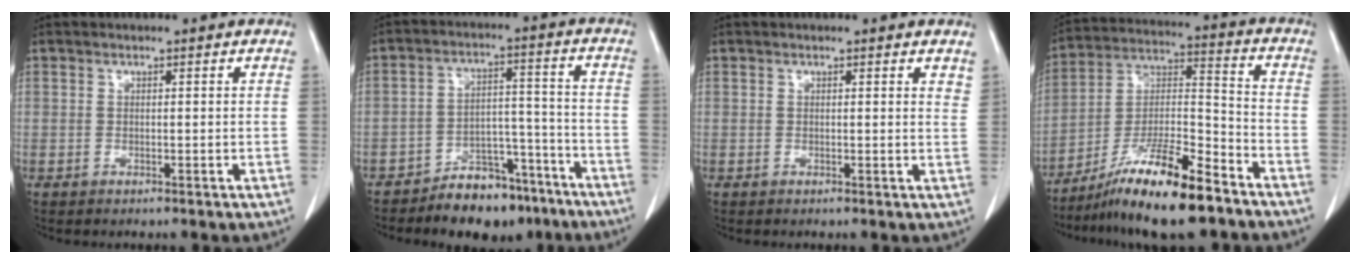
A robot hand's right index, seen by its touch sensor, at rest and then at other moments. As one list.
[{"total": 10.4, "force": [-8.2, 4.8, 4.0], "torque": [-0.041, 0.037, -0.130]}, {"total": 1.5, "force": [1.3, 0.4, 0.6], "torque": [-0.007, -0.005, 0.006]}, {"total": 15.7, "force": [-11.3, 1.8, 10.7], "torque": [-0.202, -0.008, -0.199]}]